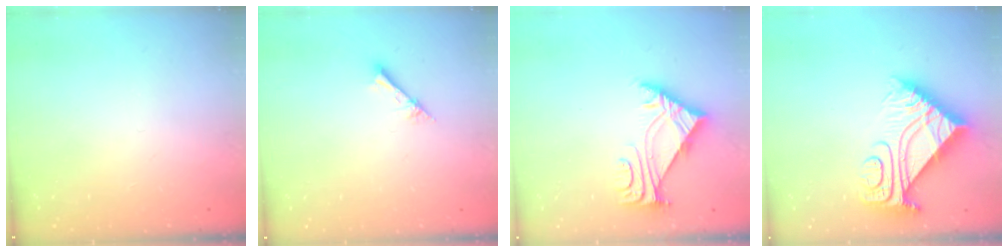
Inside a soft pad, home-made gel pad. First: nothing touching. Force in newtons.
{"total": 2.1, "press": 2.1, "slide": 0.2}
{"total": 5.9, "press": 5.8, "slide": 1.1}
{"total": 12.1, "press": 12.1, "slide": 0.8}